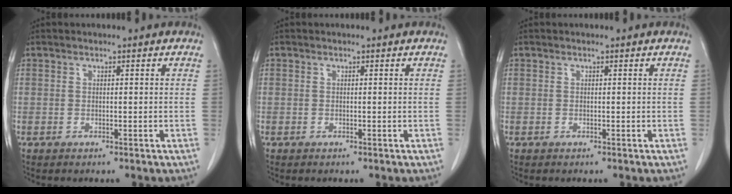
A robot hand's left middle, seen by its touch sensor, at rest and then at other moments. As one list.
[{"total": 0.0}, {"total": 0.0}]